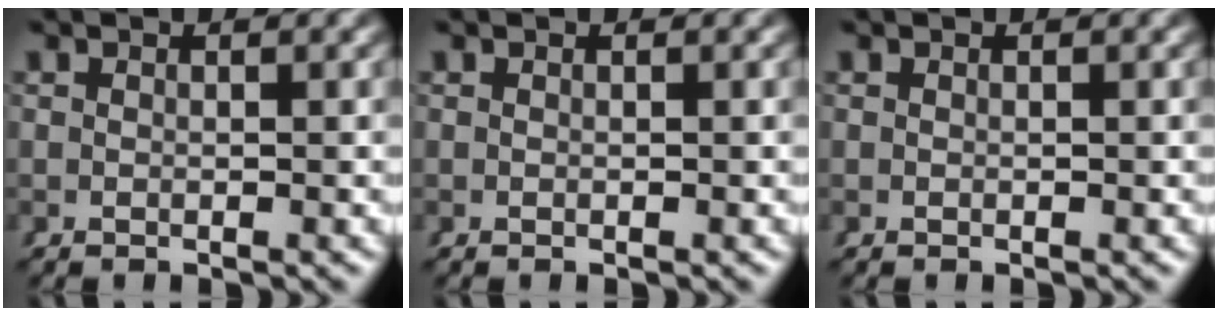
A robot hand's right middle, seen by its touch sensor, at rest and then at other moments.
{"total": 0.0}
{"total": 0.0}